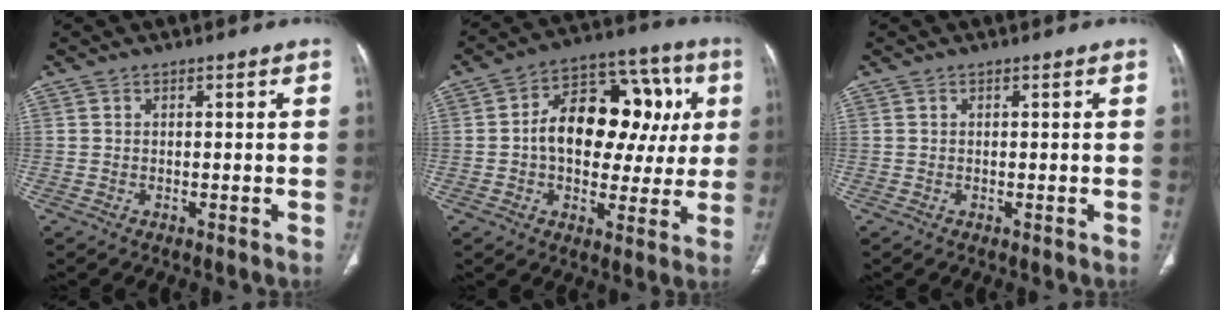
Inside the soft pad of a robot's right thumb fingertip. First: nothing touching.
{"total": 19.2, "force": [2.0, 12.5, 14.5], "torque": [-0.159, 0.037, 0.027]}
{"total": 0.0}